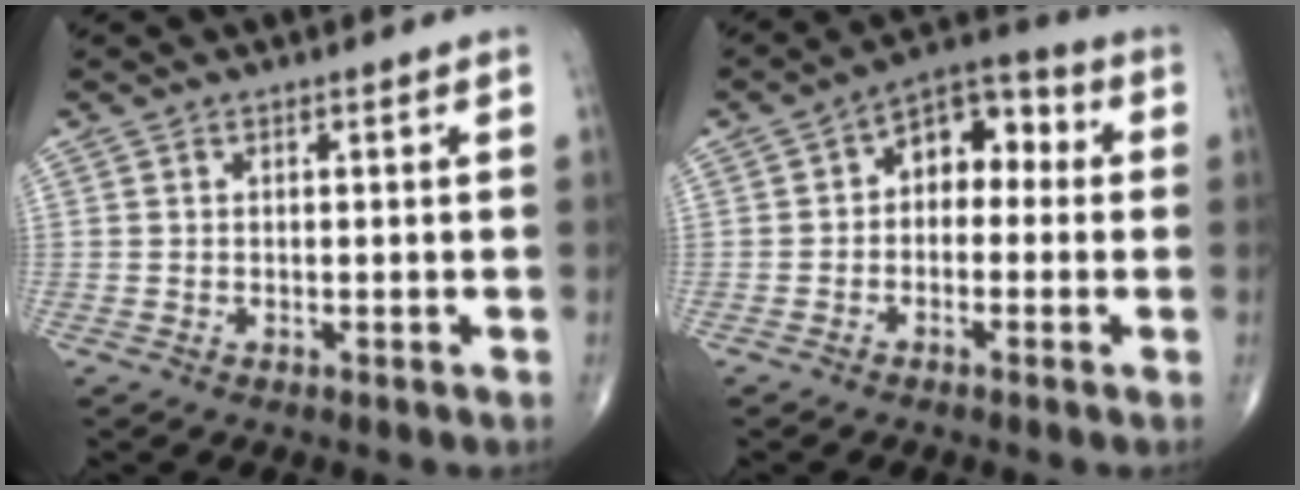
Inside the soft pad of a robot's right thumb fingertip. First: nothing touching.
{"total": 8.8, "force": [0.4, 5.9, 6.5], "torque": [-0.057, 0.038, -0.013]}